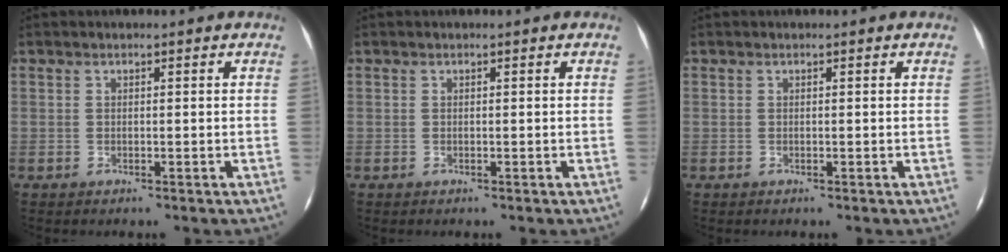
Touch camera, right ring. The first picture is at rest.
{"total": 0.0}
{"total": 0.0}